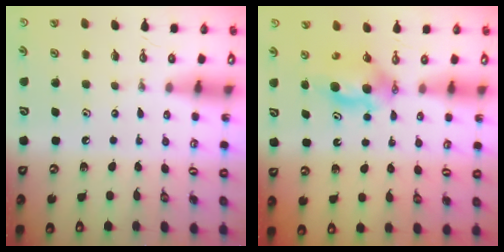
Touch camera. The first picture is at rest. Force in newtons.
{"total": 5.9, "press": 5.8, "slide": 1.1}